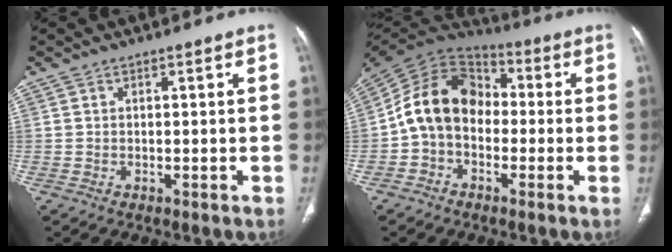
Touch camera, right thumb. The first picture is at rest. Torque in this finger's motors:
{"motor_torque": [1.05, 2.44, 1.25, -0.95, 0.15]}